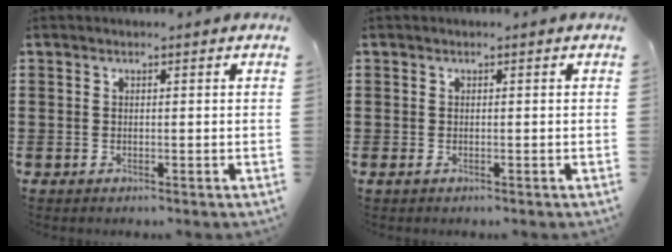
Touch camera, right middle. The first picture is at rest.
{"total": 0.0}